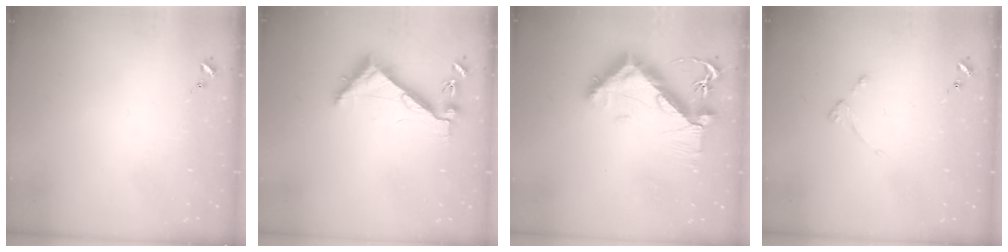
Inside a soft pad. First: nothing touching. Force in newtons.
{"total": 6.3, "press": 6.2, "slide": 0.7}
{"total": 12.1, "press": 12.0, "slide": 1.7}
{"total": 2.7, "press": 2.6, "slide": 0.5}